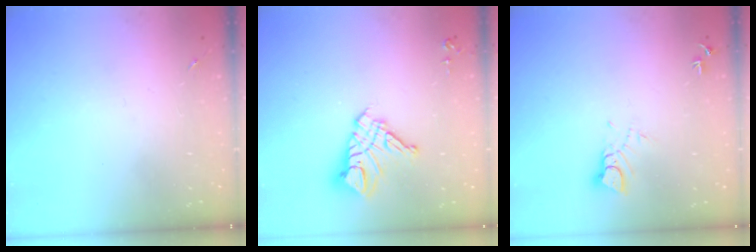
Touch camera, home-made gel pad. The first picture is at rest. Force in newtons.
{"total": 12.6, "press": 12.5, "slide": 1.3}
{"total": 3.6, "press": 3.6, "slide": 0.3}